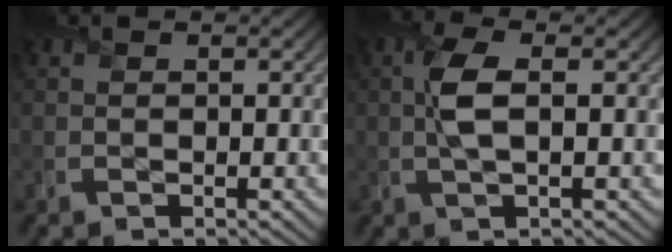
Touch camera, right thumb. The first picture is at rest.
{"total": 4.2, "force": [0.3, 1.3, 3.9], "torque": [-0.091, 0.007, 0.005]}